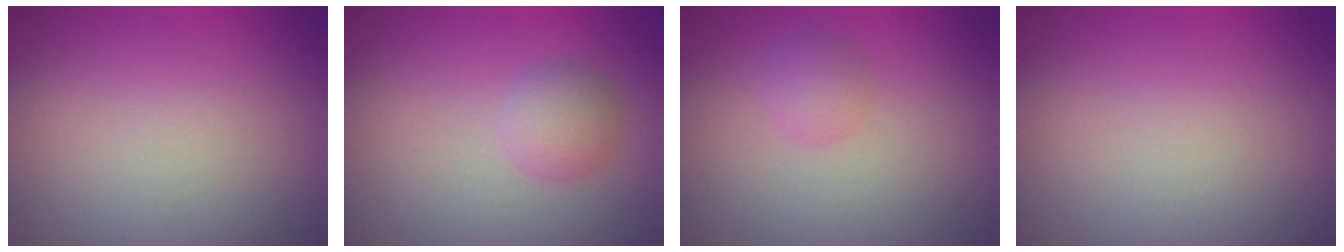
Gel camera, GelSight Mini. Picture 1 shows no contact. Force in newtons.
{"total": 2.2, "press": 2.2, "slide": 0.1}
{"total": 1.6, "press": 1.6, "slide": 0.0}
{"total": 0.0}